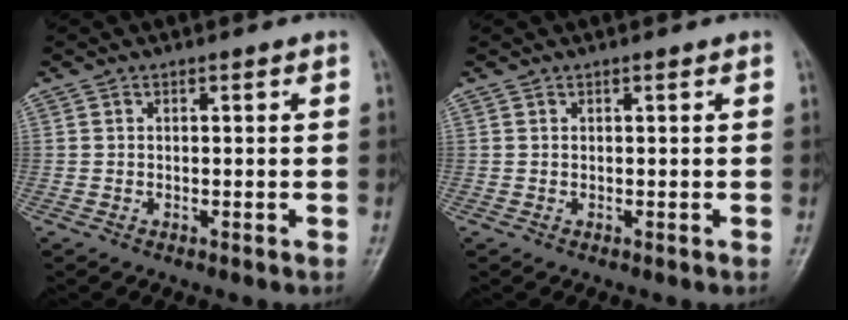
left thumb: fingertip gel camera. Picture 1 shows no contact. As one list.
[{"total": 0.0}]